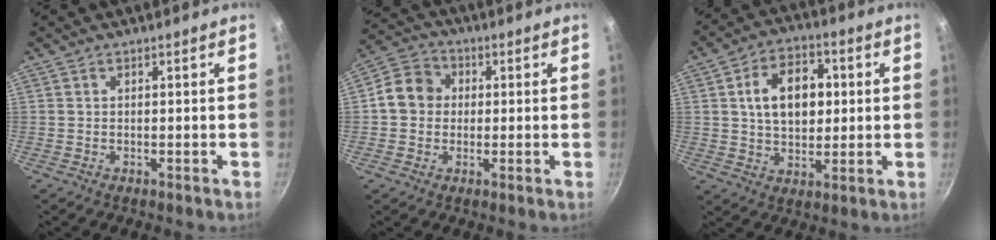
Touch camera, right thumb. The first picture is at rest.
{"total": 7.7, "force": [0.4, 6.8, 3.5], "torque": [-0.030, 0.015, -0.014]}
{"total": 13.0, "force": [2.2, 8.8, 9.3], "torque": [-0.119, 0.007, 0.032]}